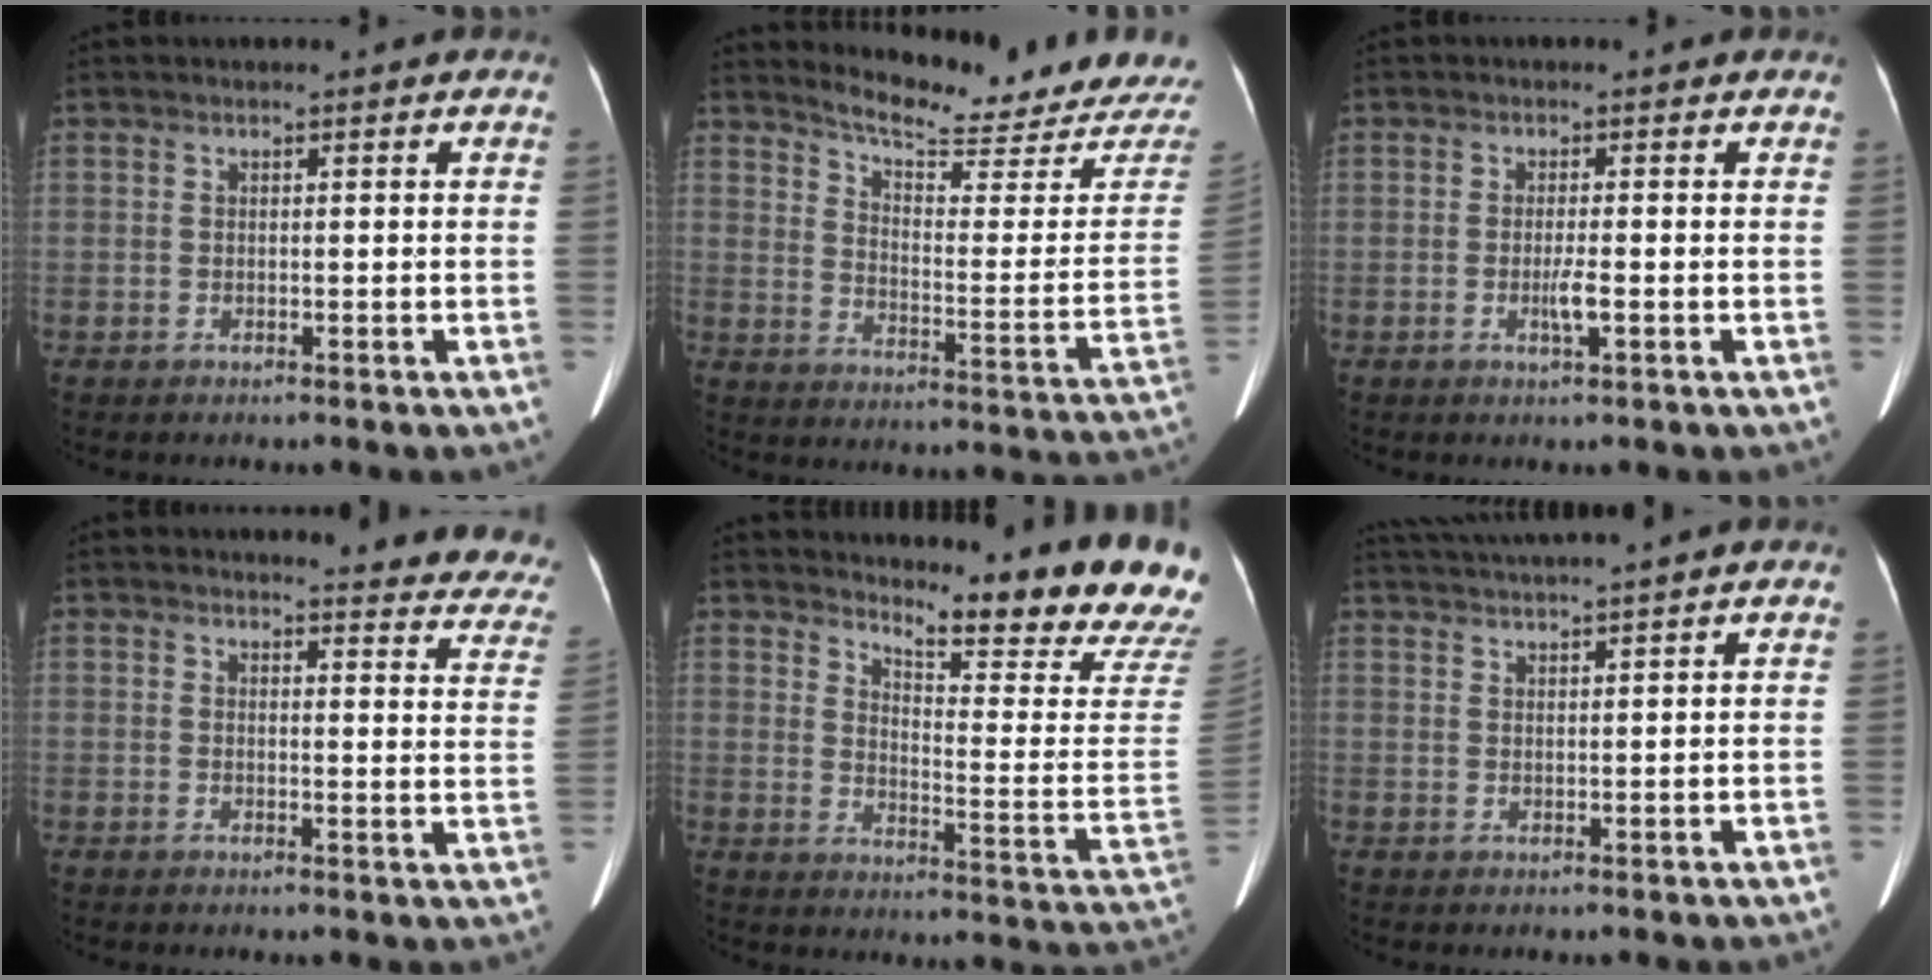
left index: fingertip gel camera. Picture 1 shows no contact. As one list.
[{"total": 19.2, "force": [18.7, 1.5, 4.4], "torque": [-0.066, -0.105, 0.227]}, {"total": 2.0, "force": [-0.7, -0.1, 1.9], "torque": [-0.039, -0.004, -0.011]}, {"total": 14.0, "force": [13.6, 2.2, 2.8], "torque": [0.007, -0.088, 0.111]}, {"total": 18.9, "force": [17.6, 0.1, 6.9], "torque": [-0.110, -0.123, 0.208]}, {"total": 7.2, "force": [6.5, -1.6, 2.7], "torque": [-0.045, 0.025, 0.099]}]